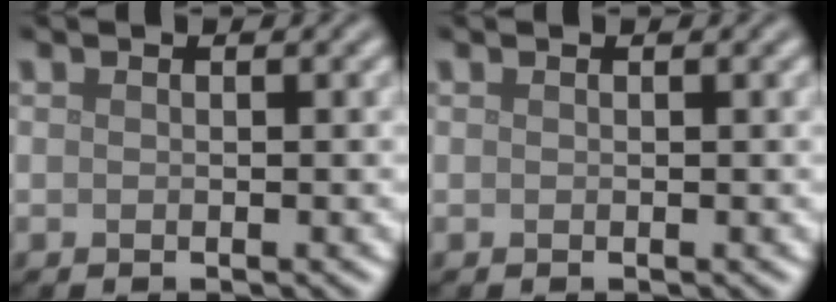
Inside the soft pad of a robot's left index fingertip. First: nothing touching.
{"total": 0.0}